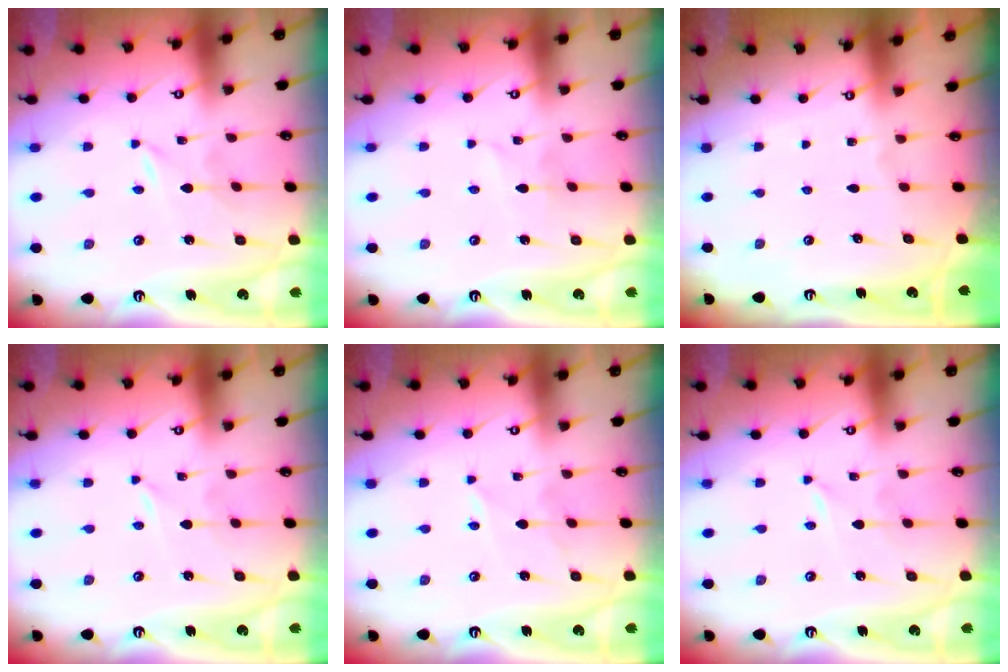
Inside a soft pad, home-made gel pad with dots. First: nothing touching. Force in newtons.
{"total": 3.1, "press": 3.1, "slide": 0.4}
{"total": 0.0}
{"total": 0.0}
{"total": 2.8, "press": 2.8, "slide": 0.3}
{"total": 0.0}